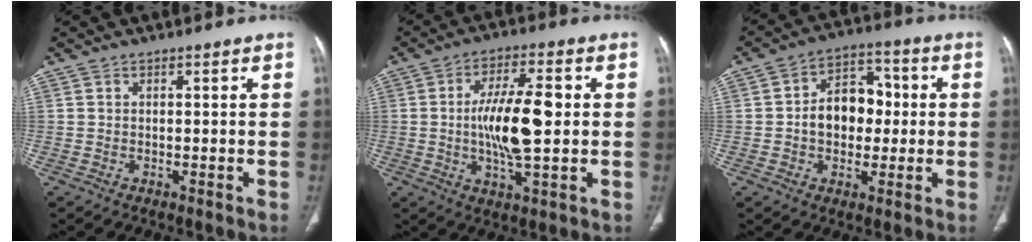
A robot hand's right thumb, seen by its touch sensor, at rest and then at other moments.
{"total": 12.9, "force": [0.3, 4.6, 12.0], "torque": [-0.215, 0.006, 0.006]}
{"total": 11.3, "force": [-0.1, 8.2, 7.8], "torque": [-0.082, 0.030, -0.008]}